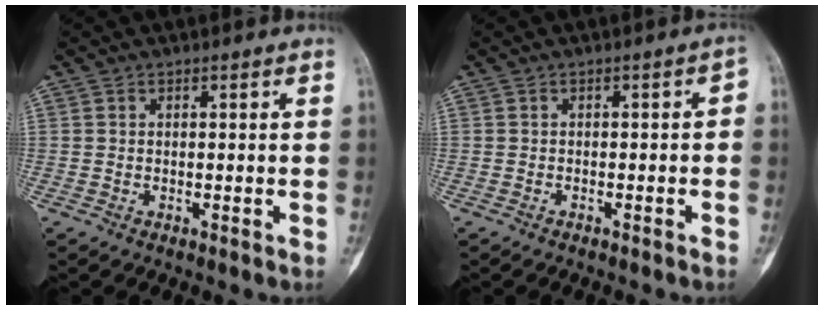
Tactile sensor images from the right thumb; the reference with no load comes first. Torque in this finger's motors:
{"motor_torque": [0.00, -0.32, 0.53, 0.02, -0.08]}